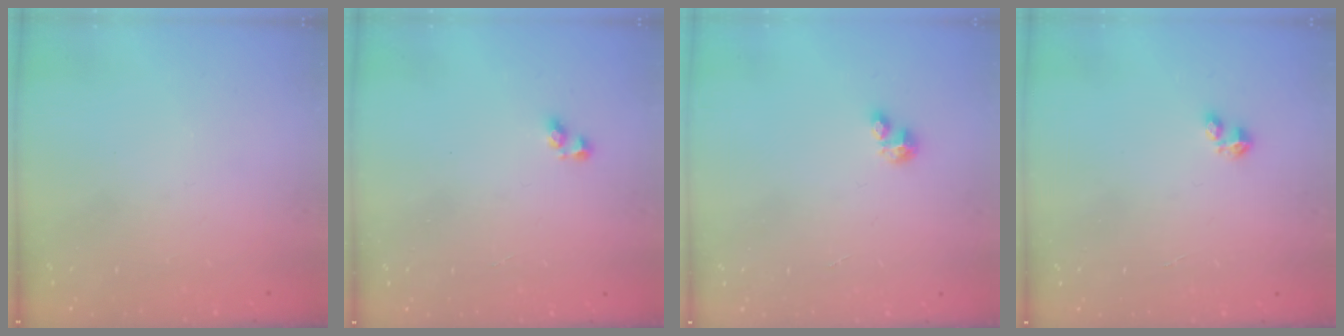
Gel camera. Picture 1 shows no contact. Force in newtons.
{"total": 3.2, "press": 3.1, "slide": 0.6}
{"total": 2.1, "press": 2.1, "slide": 0.2}
{"total": 2.4, "press": 2.4, "slide": 0.3}